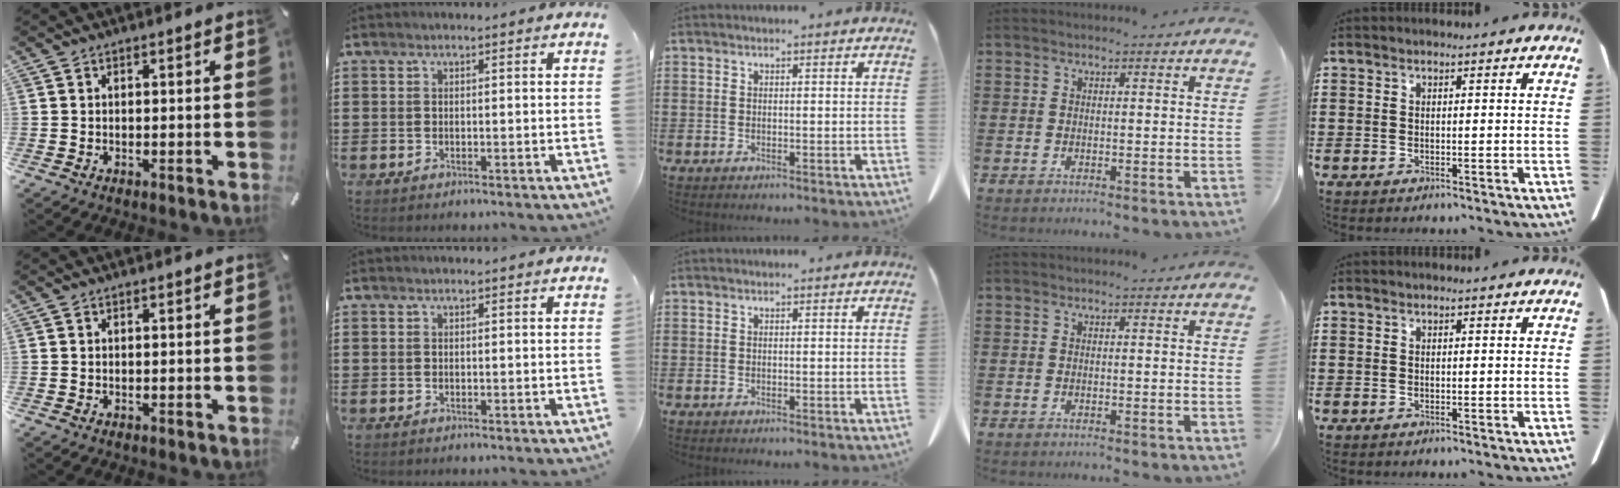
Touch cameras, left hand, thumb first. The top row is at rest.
{}